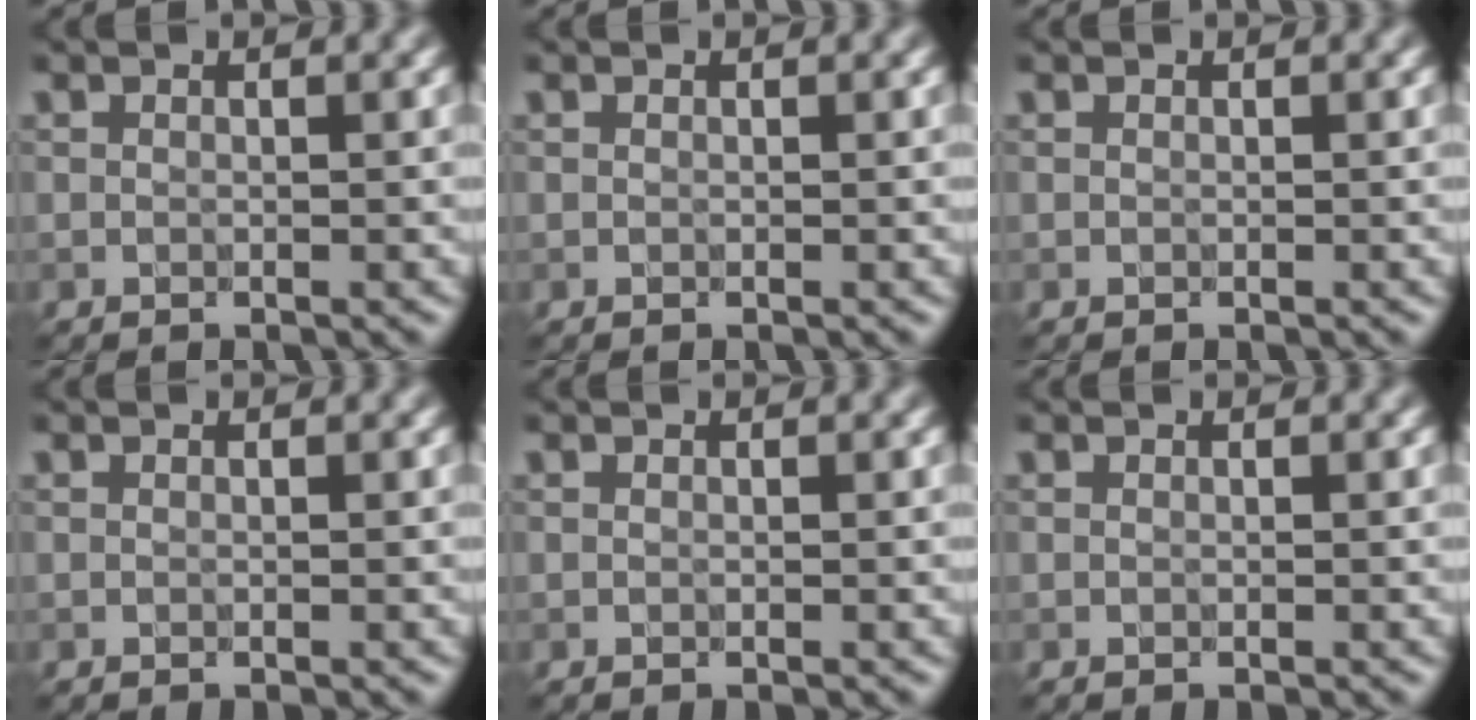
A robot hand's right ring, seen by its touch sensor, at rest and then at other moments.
{"total": 0.0}
{"total": 0.0}
{"total": 0.0}
{"total": 0.0}
{"total": 0.0}